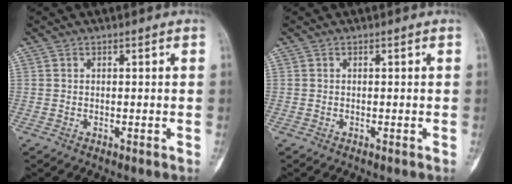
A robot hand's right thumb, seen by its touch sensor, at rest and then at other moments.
{"total": 0.0}